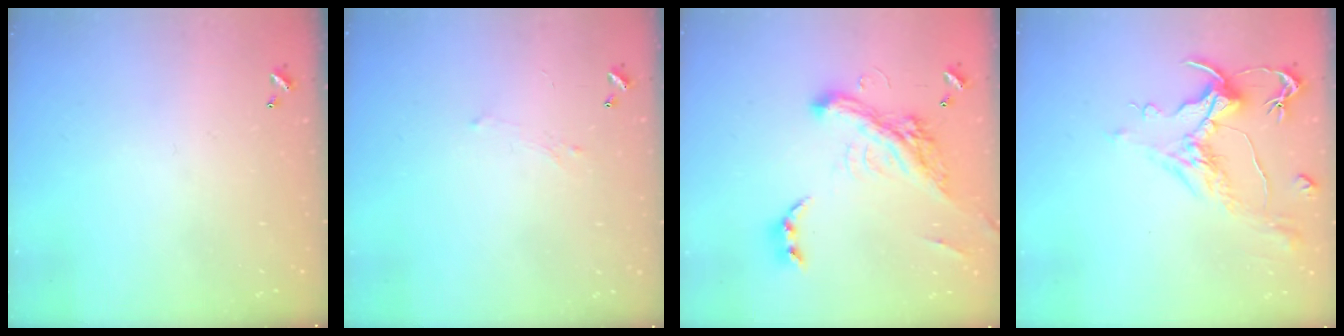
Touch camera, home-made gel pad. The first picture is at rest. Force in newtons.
{"total": 0.8, "press": 0.6, "slide": 0.6}
{"total": 8.3, "press": 8.0, "slide": 1.9}
{"total": 1.6, "press": 0.7, "slide": 1.4}